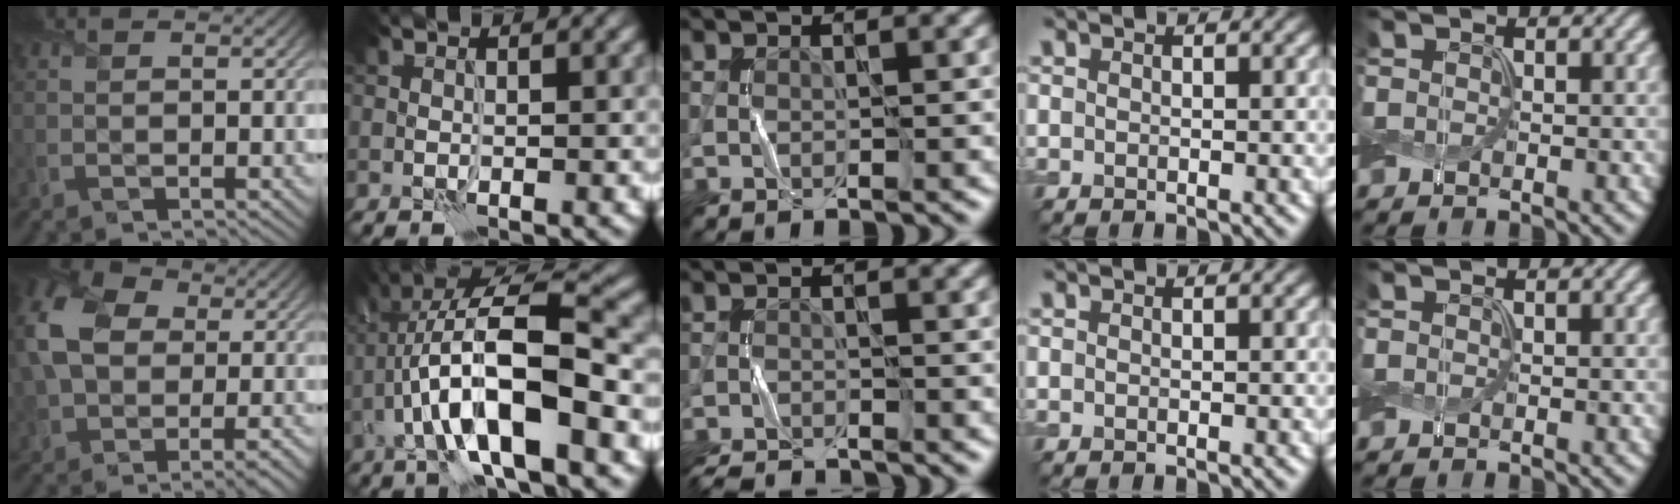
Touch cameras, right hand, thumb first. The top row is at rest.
{"thumb": {"total": 13.2, "force": [-0.2, 9.5, 9.1], "torque": [-0.207, -0.006, 0.007]}, "index": {"total": 11.1, "force": [-2.8, 3.3, 10.2], "torque": [-0.193, 0.022, -0.051]}, "middle": {"total": 3.9, "force": [-3.8, 0.5, 0.7], "torque": [-0.019, -0.012, -0.068]}}